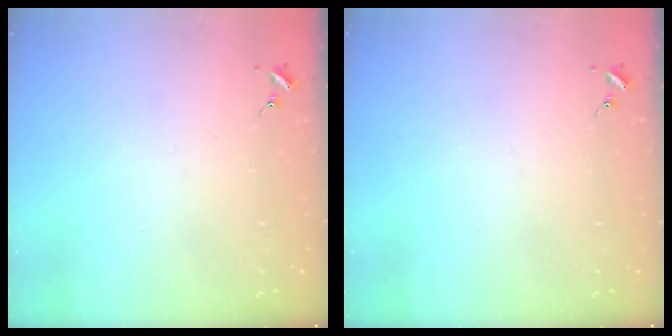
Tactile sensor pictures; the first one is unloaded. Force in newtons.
{"total": 0.0}